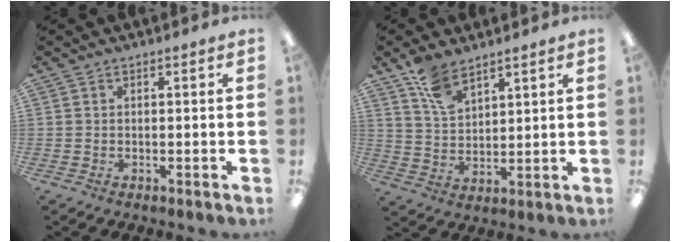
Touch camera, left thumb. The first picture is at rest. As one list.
[{"total": 8.7, "force": [6.5, 4.0, 4.2], "torque": [-0.085, -0.026, 0.121]}]